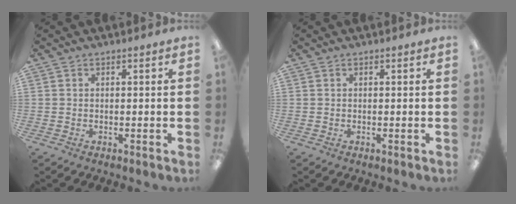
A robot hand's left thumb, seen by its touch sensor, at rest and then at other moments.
{"total": 0.0}